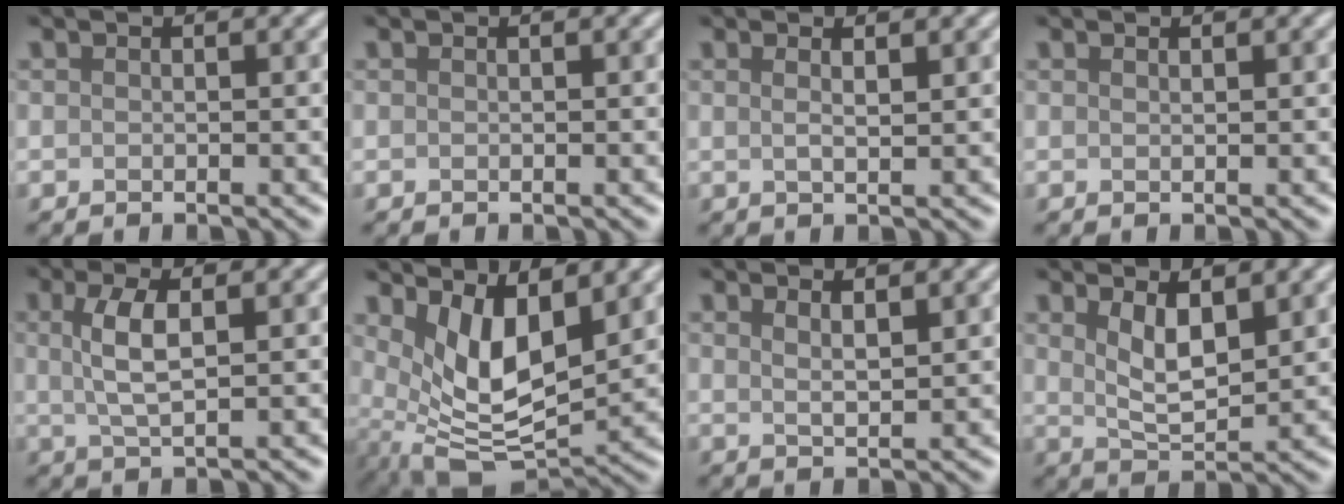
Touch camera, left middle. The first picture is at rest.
{"total": 0.0}
{"total": 1.8, "force": [1.0, 0.5, 1.4], "torque": [-0.017, 0.000, 0.007]}
{"total": 0.6, "force": [0.5, 0.1, 0.2], "torque": [0.000, 0.001, 0.009]}
{"total": 3.6, "force": [0.9, 1.2, 3.3], "torque": [-0.072, 0.002, 0.018]}
{"total": 7.7, "force": [2.1, 3.6, 6.4], "torque": [-0.128, -0.017, 0.041]}
{"total": 2.1, "force": [1.4, 0.6, 1.5], "torque": [-0.017, 0.004, 0.018]}
{"total": 3.9, "force": [1.8, 1.3, 3.2], "torque": [-0.069, -0.010, 0.037]}